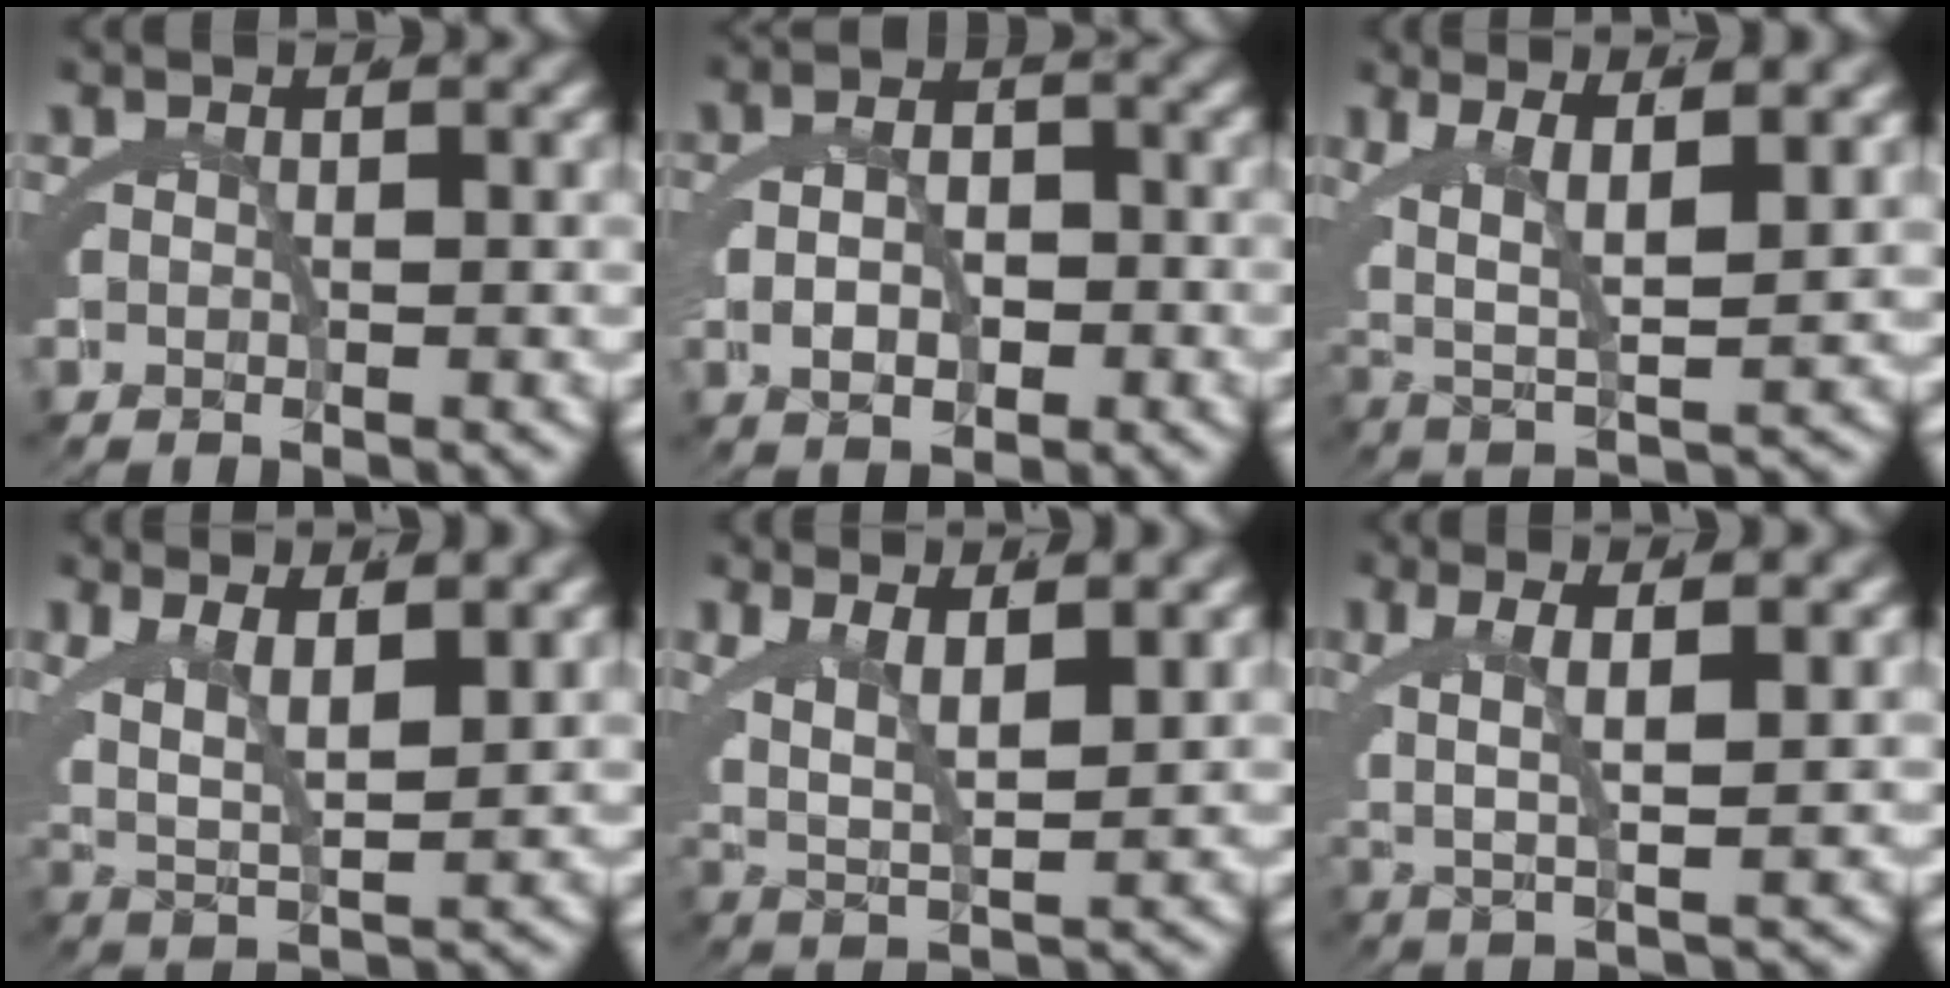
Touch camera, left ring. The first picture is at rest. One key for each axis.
{"total": 3.9, "fx": -0.8, "fy": 2.5, "fz": 2.9, "tx": -0.038, "ty": -0.004, "tz": -0.012}
{"total": 8.2, "fx": 1.3, "fy": 5.1, "fz": 6.3, "tx": -0.117, "ty": -0.010, "tz": 0.022}
{"total": 7.2, "fx": 1.2, "fy": 4.6, "fz": 5.4, "tx": -0.105, "ty": -0.015, "tz": 0.022}
{"total": 6.3, "fx": 1.3, "fy": 3.9, "fz": 4.8, "tx": -0.095, "ty": -0.015, "tz": 0.023}
{"total": 5.5, "fx": 1.5, "fy": 1.8, "fz": 5.0, "tx": -0.087, "ty": 0.004, "tz": 0.025}